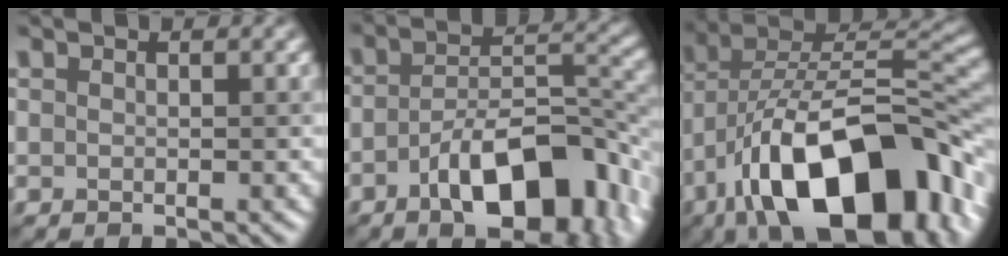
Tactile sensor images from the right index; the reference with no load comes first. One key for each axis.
{"total": 10.1, "fx": -4.7, "fy": 4.0, "fz": 8.0, "tx": -0.123, "ty": 0.013, "tz": -0.080}
{"total": 16.3, "fx": -8.0, "fy": 7.4, "fz": 12.2, "tx": -0.182, "ty": 0.018, "tz": -0.138}